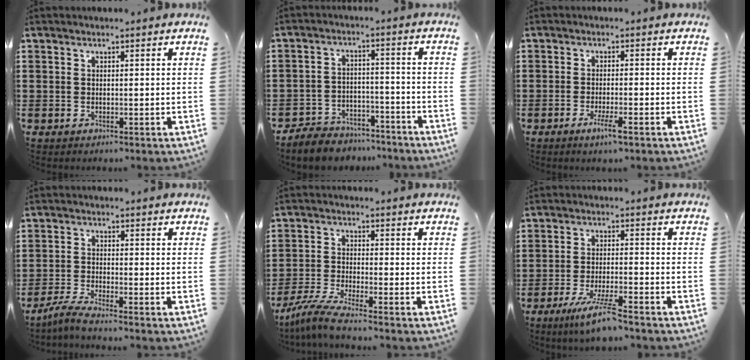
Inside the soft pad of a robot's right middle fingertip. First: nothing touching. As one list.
[{"total": 5.7, "force": [-5.5, 1.2, 0.2], "torque": [-0.011, 0.010, -0.111]}, {"total": 3.1, "force": [-1.7, 0.3, 2.6], "torque": [-0.041, -0.001, -0.029]}, {"total": 3.2, "force": [-2.9, -0.3, 1.5], "torque": [-0.041, -0.010, -0.059]}, {"total": 5.3, "force": [-4.5, -0.2, 2.7], "torque": [-0.074, -0.024, -0.090]}, {"total": 6.4, "force": [-4.8, 0.2, 4.2], "torque": [-0.091, -0.017, -0.089]}]